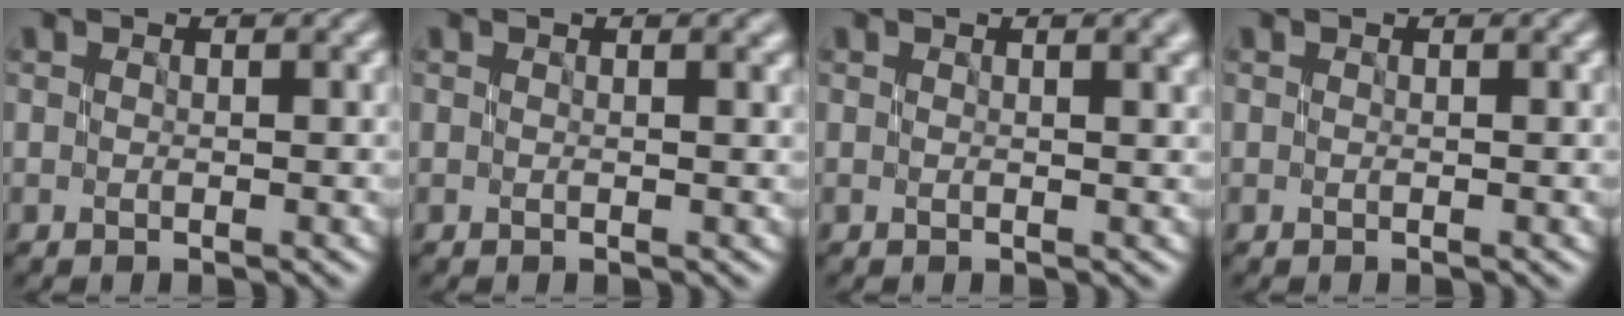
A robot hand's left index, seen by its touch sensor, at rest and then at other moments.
{"total": 0.8, "force": [0.2, 0.3, 0.7], "torque": [-0.007, 0.001, -0.001]}
{"total": 2.0, "force": [0.5, 0.8, 1.7], "torque": [-0.013, 0.008, 0.002]}
{"total": 0.0}